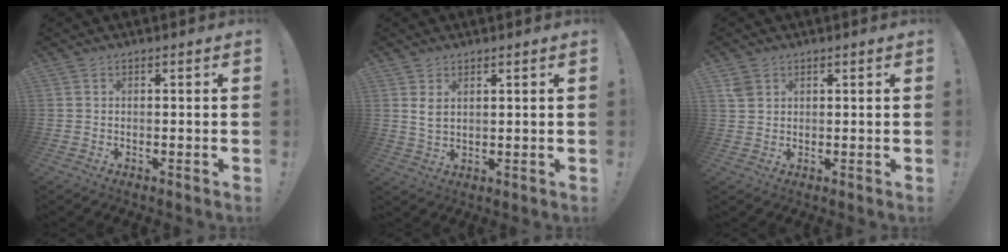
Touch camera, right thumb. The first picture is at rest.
{"total": 3.7, "force": [1.7, 2.2, 2.5], "torque": [-0.040, -0.004, 0.033]}
{"total": 3.3, "force": [1.8, 2.4, 1.3], "torque": [-0.017, -0.003, 0.036]}